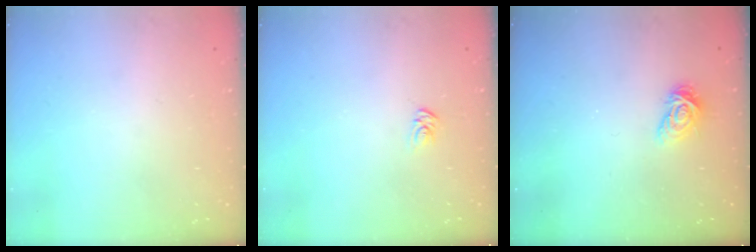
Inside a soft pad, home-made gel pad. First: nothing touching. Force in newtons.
{"total": 2.6, "press": 2.6, "slide": 0.3}
{"total": 5.6, "press": 5.6, "slide": 0.1}